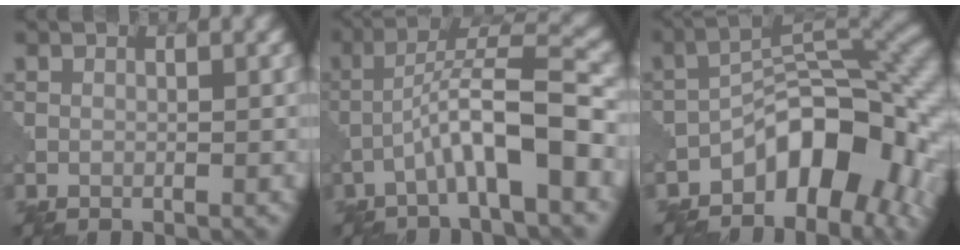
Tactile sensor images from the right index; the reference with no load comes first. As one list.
[{"total": 7.1, "force": [-2.7, 1.1, 6.5], "torque": [-0.112, 0.026, -0.049]}, {"total": 9.6, "force": [-4.9, 4.4, 7.0], "torque": [-0.078, 0.019, -0.093]}]